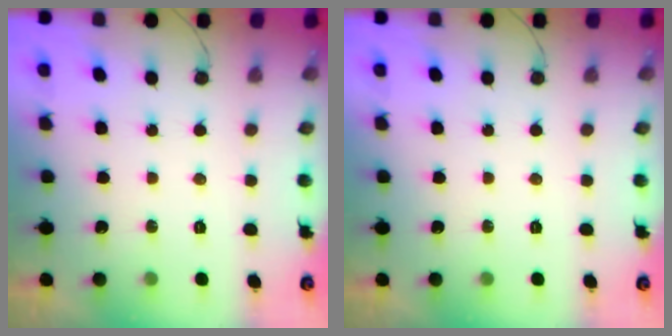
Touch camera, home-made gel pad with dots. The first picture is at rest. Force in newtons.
{"total": 0.0}